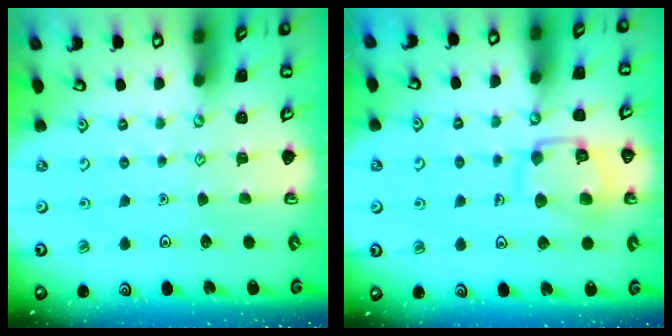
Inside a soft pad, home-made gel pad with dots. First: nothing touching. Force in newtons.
{"total": 11.7, "press": 11.7, "slide": 0.7}